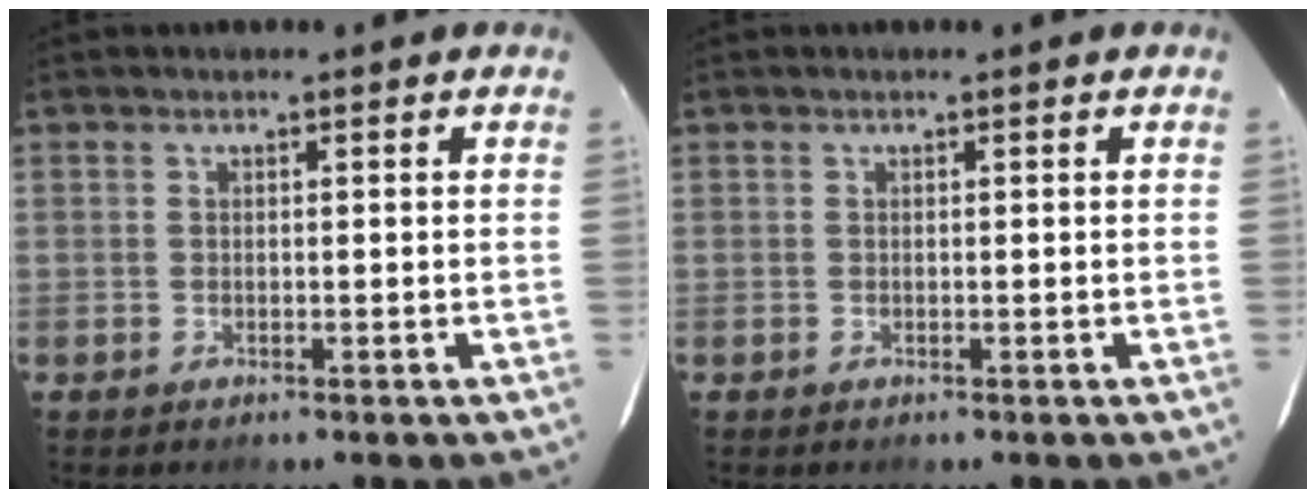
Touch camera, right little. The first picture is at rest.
{"total": 0.0}